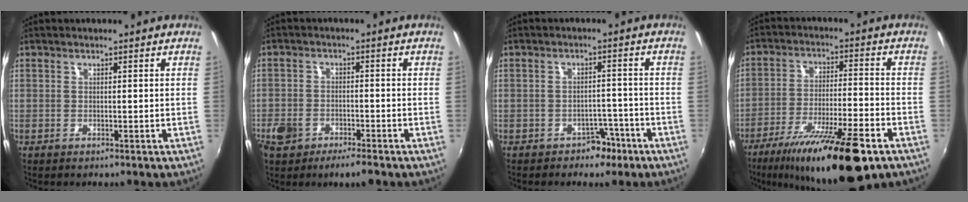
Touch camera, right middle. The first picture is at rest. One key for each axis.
{"total": 6.6, "fx": -4.5, "fy": 2.9, "fz": 3.8, "tx": -0.097, "ty": -0.013, "tz": -0.086}
{"total": 3.9, "fx": -2.8, "fy": 2.4, "fz": 1.1, "tx": -0.023, "ty": 0.008, "tz": -0.035}
{"total": 19.1, "fx": -12.5, "fy": 2.8, "fz": 14.1, "tx": -0.249, "ty": -0.033, "tz": -0.204}